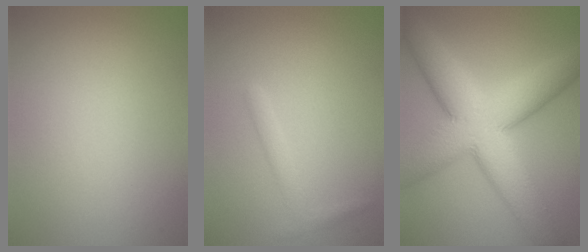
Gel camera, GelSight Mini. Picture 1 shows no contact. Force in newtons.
{"total": 1.5, "press": 1.5, "slide": 0.1}
{"total": 11.7, "press": 11.6, "slide": 0.5}